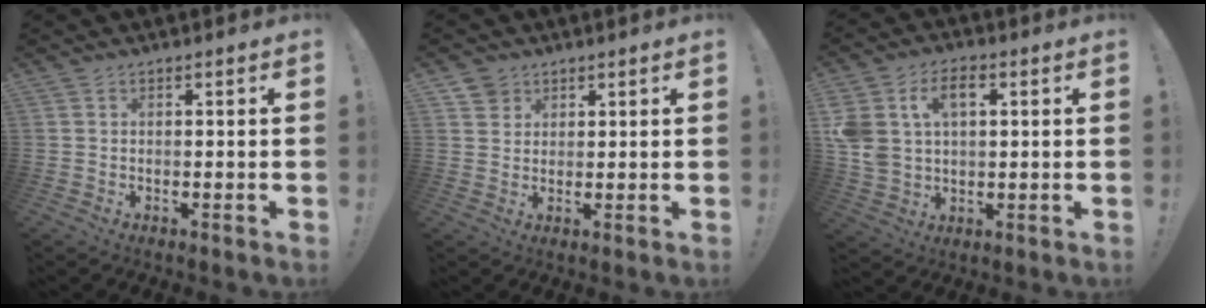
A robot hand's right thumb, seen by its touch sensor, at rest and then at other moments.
{"total": 4.1, "force": [2.6, 3.2, 0.4], "torque": [0.001, -0.014, 0.048]}
{"total": 11.3, "force": [3.7, 8.0, 7.1], "torque": [-0.141, -0.004, 0.069]}